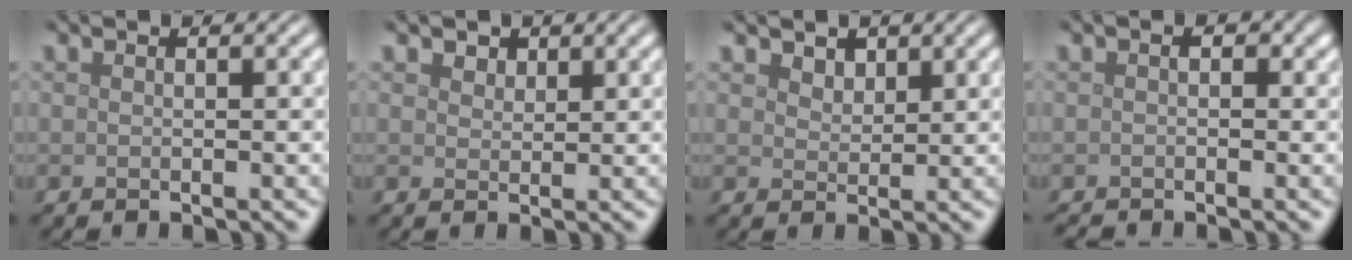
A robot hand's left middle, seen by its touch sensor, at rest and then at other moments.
{"total": 1.3, "force": [0.9, 0.8, 0.3], "torque": [-0.009, -0.002, 0.016]}
{"total": 1.4, "force": [1.2, 0.8, 0.3], "torque": [-0.014, -0.007, 0.023]}
{"total": 0.9, "force": [-0.6, 0.5, 0.5], "torque": [-0.011, 0.000, -0.012]}